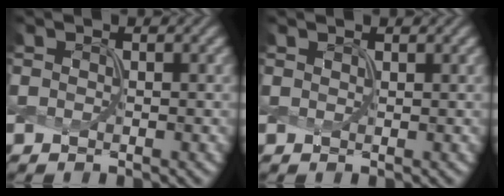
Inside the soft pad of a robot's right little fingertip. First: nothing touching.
{"total": 0.7, "force": [0.7, 0.1, 0.1], "torque": [-0.003, -0.004, 0.010]}